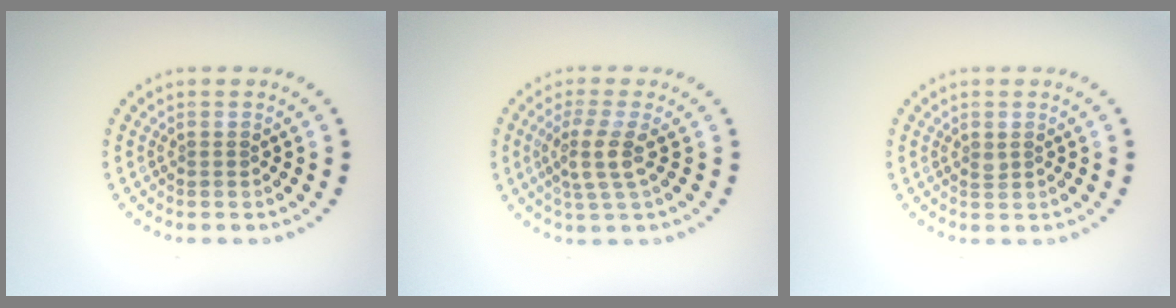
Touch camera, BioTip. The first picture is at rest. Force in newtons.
{"total": 2.9, "press": 2.4, "slide": 1.7}
{"total": 0.6, "press": 0.5, "slide": 0.2}